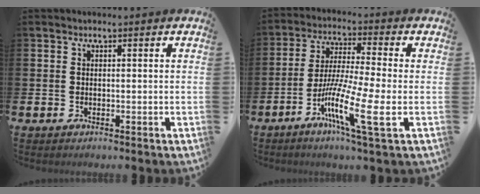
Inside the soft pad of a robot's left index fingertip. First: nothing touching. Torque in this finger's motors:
{"motor_torque": [1.19, 0.95, 1.05, 0.21]}